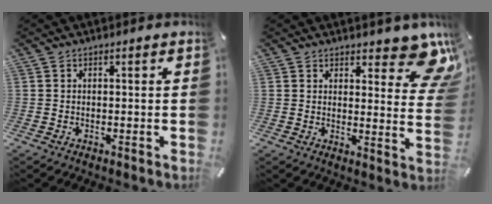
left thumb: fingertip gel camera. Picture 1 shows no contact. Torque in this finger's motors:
{"motor_torque": [1.00, -0.68, -0.05, -0.48, -0.01]}